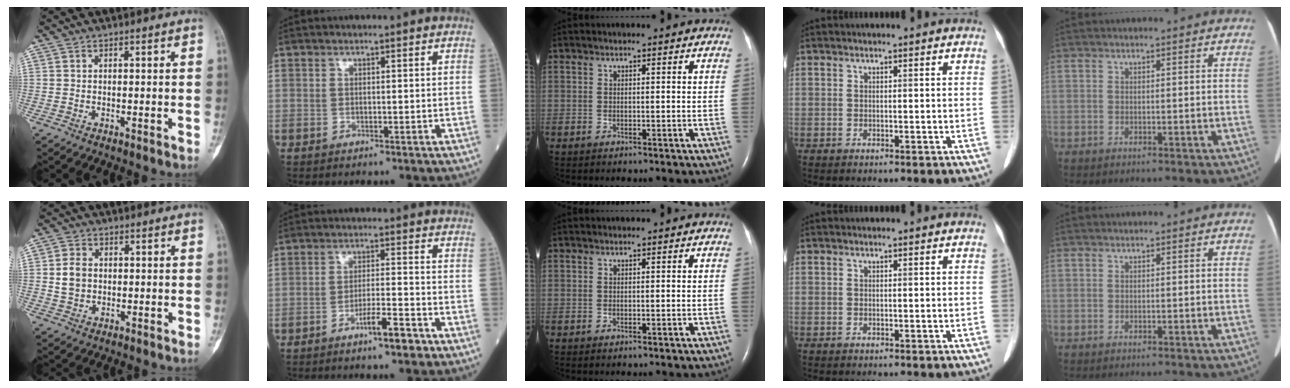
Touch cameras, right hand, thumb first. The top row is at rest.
{"thumb": {"total": 4.6, "force": [0.2, 3.8, 2.7], "torque": [-0.045, 0.004, 0.003]}, "index": {"total": 5.1, "force": [-3.4, 0.3, 3.9], "torque": [-0.063, -0.001, -0.058]}}